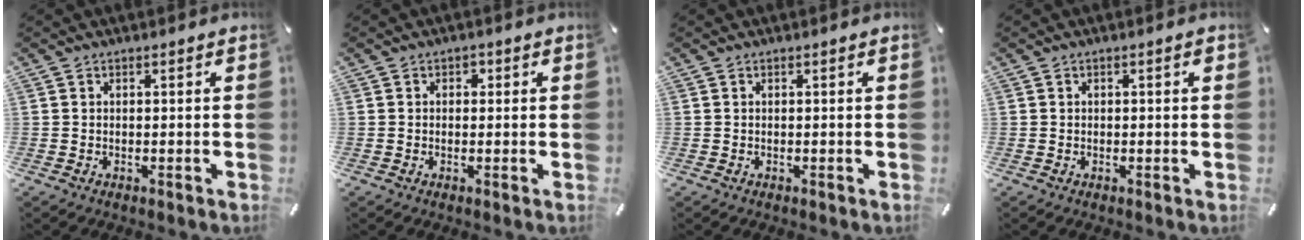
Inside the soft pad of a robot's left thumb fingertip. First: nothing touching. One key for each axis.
{"total": 1.4, "fx": 0.0, "fy": 1.3, "fz": 0.5, "tx": -0.003, "ty": 0.004, "tz": -0.004}
{"total": 0.0}
{"total": 0.8, "fx": 0.1, "fy": 0.5, "fz": 0.6, "tx": -0.011, "ty": 0.005, "tz": 0.001}